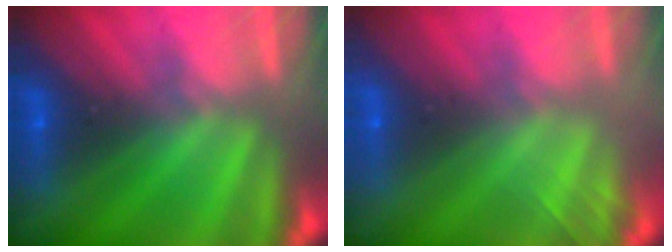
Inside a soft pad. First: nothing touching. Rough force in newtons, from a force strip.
{"total": 2.0}